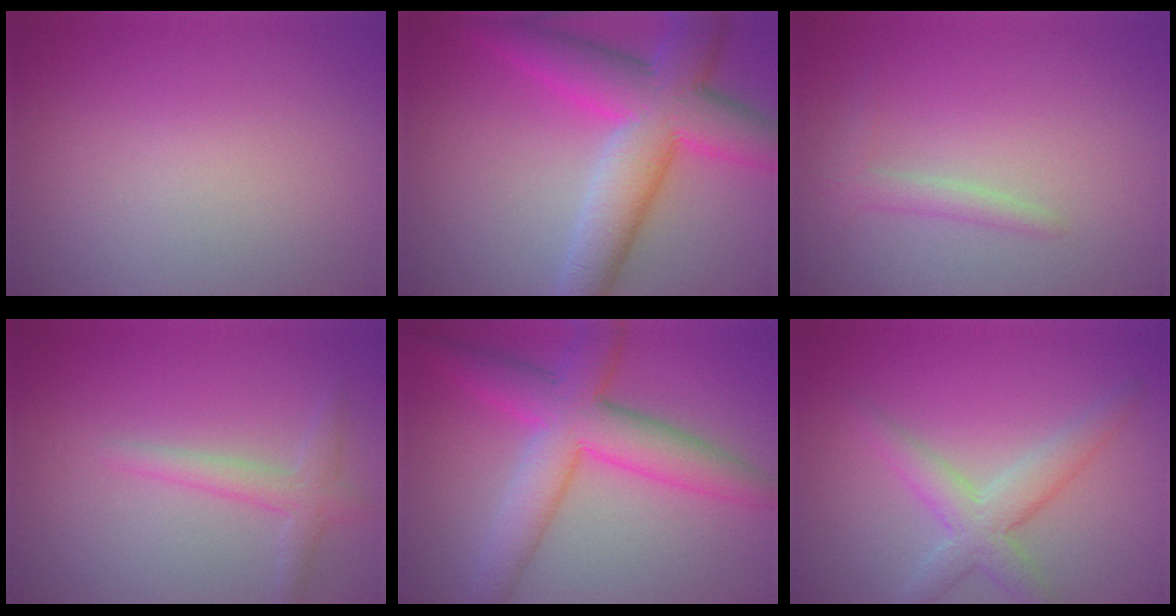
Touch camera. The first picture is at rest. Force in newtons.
{"total": 9.0, "press": 9.0, "slide": 0.2}
{"total": 1.6, "press": 1.6, "slide": 0.1}
{"total": 2.3, "press": 2.3, "slide": 0.1}
{"total": 7.7, "press": 7.7, "slide": 0.2}
{"total": 3.8, "press": 3.8, "slide": 0.2}